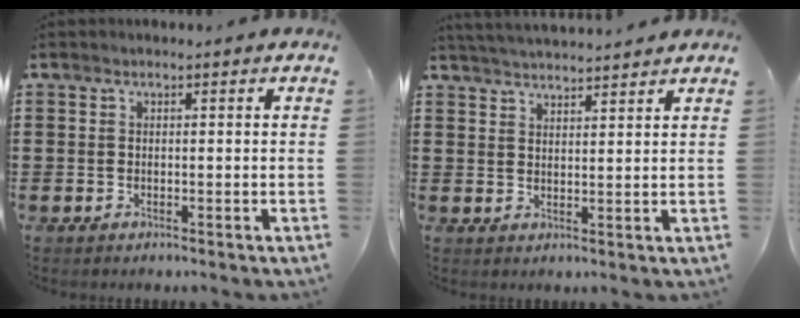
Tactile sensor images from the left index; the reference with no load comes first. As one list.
[{"total": 3.2, "force": [3.1, -0.3, 0.1], "torque": [-0.014, -0.011, 0.057]}]